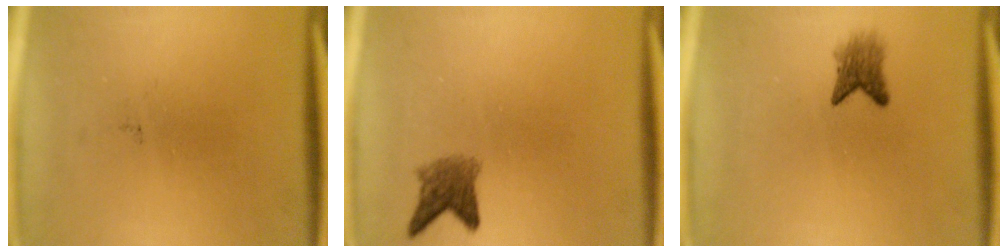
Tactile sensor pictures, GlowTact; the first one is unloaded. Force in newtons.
{"total": 3.3}
{"total": 2.9}